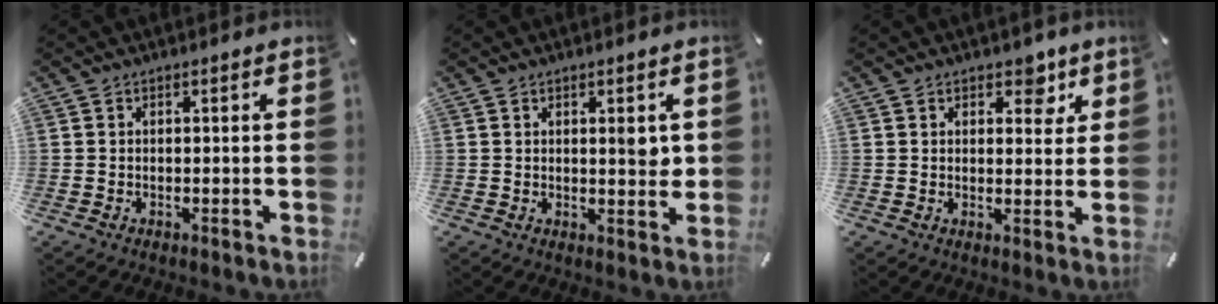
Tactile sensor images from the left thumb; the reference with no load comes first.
{"total": 3.9, "force": [1.3, 1.6, 3.3], "torque": [-0.036, -0.011, 0.015]}
{"total": 5.5, "force": [3.3, 3.5, 2.8], "torque": [-0.009, -0.018, 0.047]}